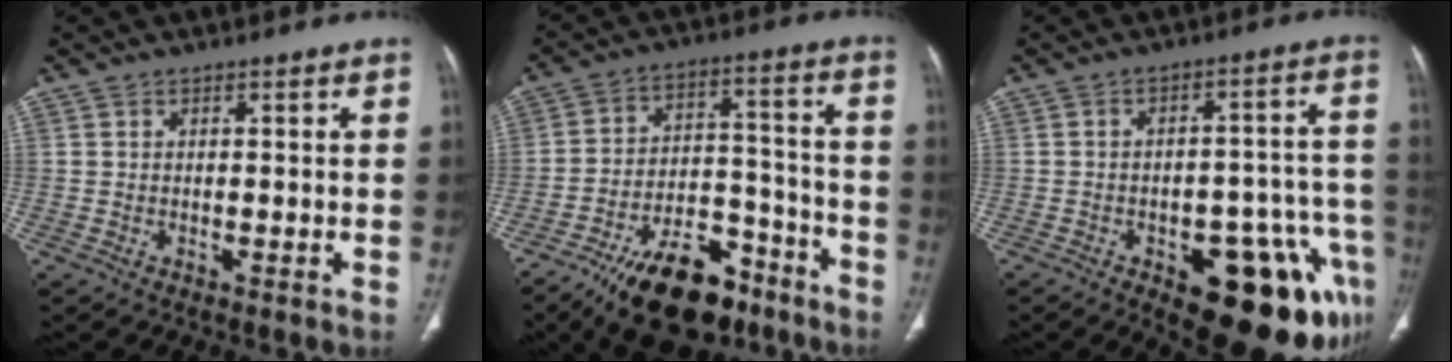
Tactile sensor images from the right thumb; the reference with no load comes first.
{"total": 19.4, "force": [-13.4, 9.2, 10.6], "torque": [-0.151, 0.083, -0.212]}
{"total": 21.0, "force": [-9.5, 9.2, 16.3], "torque": [-0.141, 0.053, -0.111]}